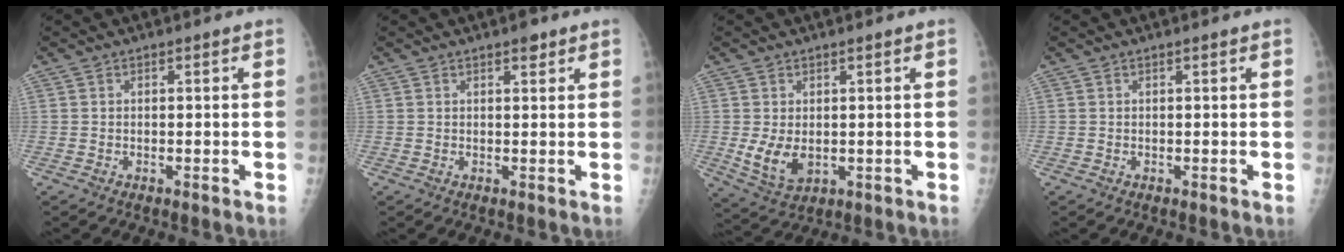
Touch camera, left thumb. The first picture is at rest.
{"total": 1.9, "force": [1.3, 0.7, 1.1], "torque": [-0.010, -0.006, 0.017]}
{"total": 6.2, "force": [0.2, 3.8, 4.9], "torque": [-0.080, -0.015, 0.018]}
{"total": 0.0}